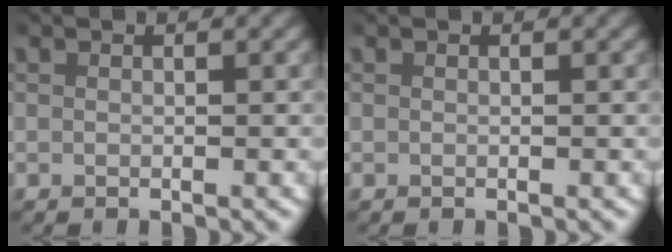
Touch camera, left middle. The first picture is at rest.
{"total": 0.0}